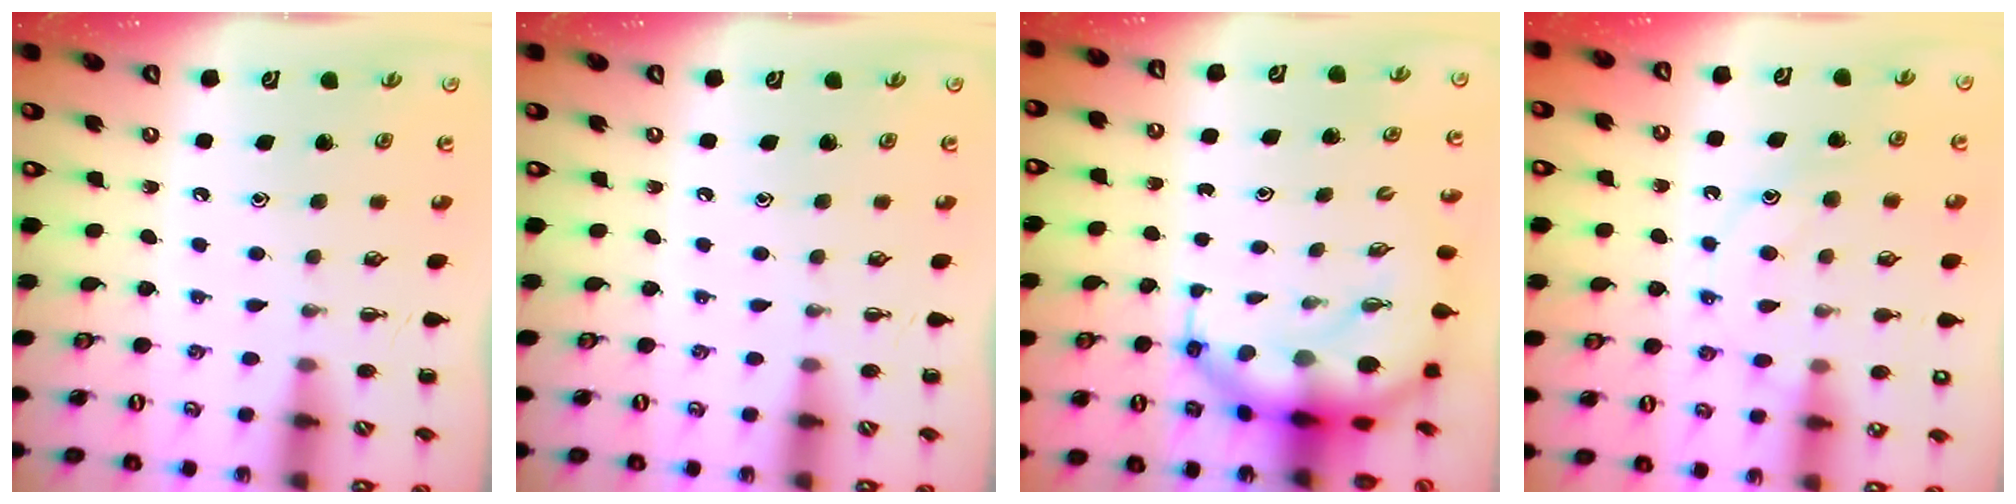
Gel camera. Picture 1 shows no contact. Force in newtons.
{"total": 0.0}
{"total": 7.9, "press": 7.6, "slide": 2.1}
{"total": 12.2, "press": 12.1, "slide": 0.8}